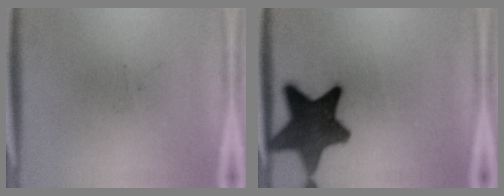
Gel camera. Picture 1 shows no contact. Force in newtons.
{"total": 13.3}